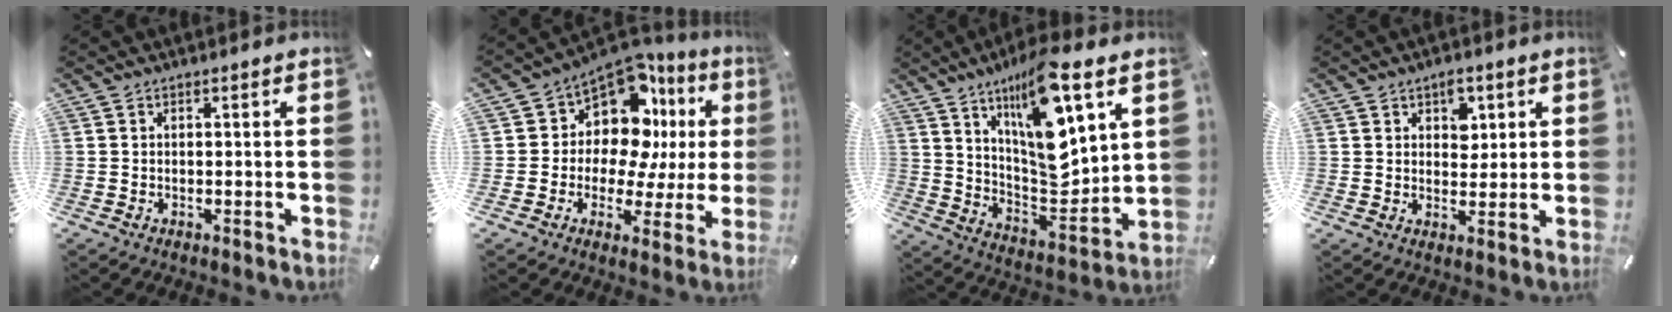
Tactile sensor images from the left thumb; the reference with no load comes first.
{"total": 12.7, "force": [6.1, 8.8, 6.9], "torque": [-0.123, -0.067, 0.108]}
{"total": 17.8, "force": [10.2, 5.8, 13.3], "torque": [-0.226, -0.069, 0.165]}
{"total": 4.6, "force": [2.3, 3.3, 2.2], "torque": [-0.011, -0.010, 0.033]}